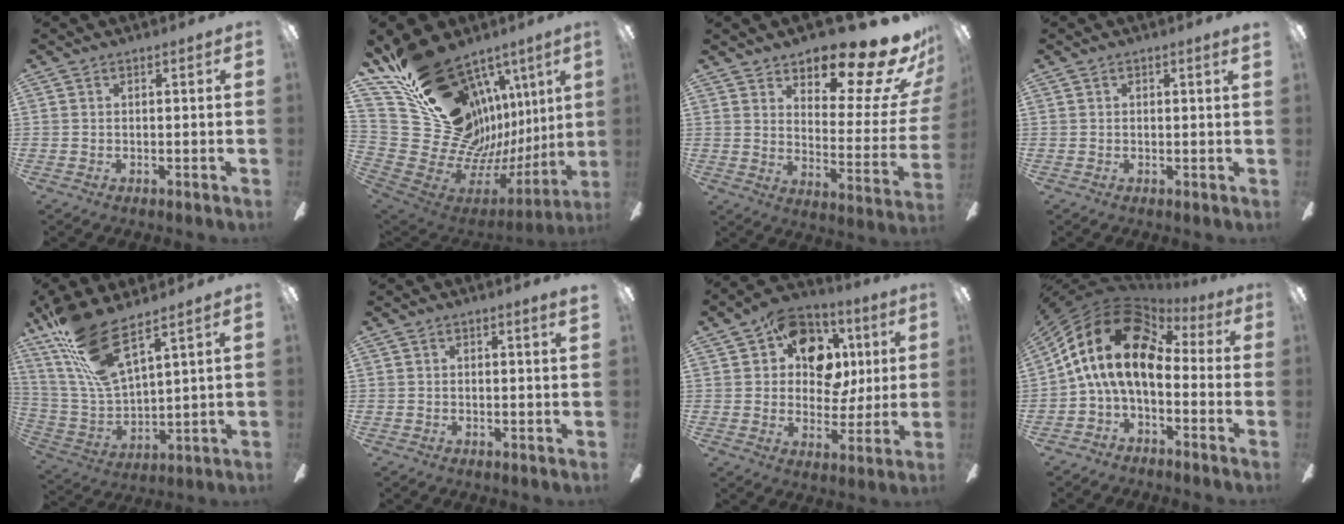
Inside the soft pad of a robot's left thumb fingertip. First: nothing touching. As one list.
[{"total": 26.2, "force": [12.3, 18.2, 14.3], "torque": [-0.198, -0.144, 0.310]}, {"total": 17.1, "force": [13.5, 5.7, 8.9], "torque": [-0.113, -0.107, 0.222]}, {"total": 0.8, "force": [0.4, 0.0, 0.7], "torque": [-0.006, -0.003, 0.004]}, {"total": 16.5, "force": [11.5, 4.6, 11.0], "torque": [-0.259, -0.062, 0.203]}, {"total": 1.1, "force": [0.7, -0.1, 0.8], "torque": [-0.010, -0.005, 0.010]}, {"total": 15.7, "force": [5.9, 11.6, 8.7], "torque": [-0.132, -0.007, 0.112]}, {"total": 17.3, "force": [2.3, 10.3, 13.8], "torque": [-0.284, 0.001, 0.038]}]